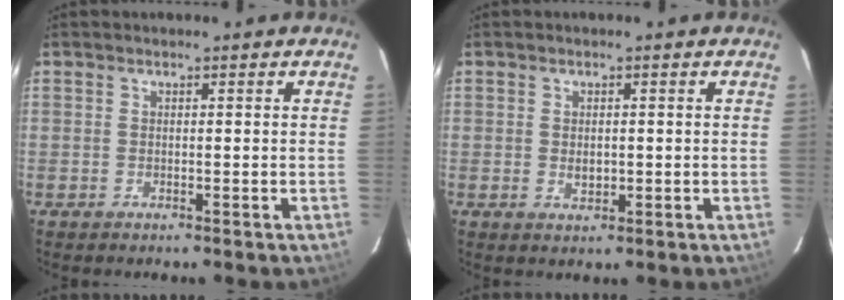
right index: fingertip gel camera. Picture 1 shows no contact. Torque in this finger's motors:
{"motor_torque": [0.04, 0.06, 0.06, 0.00]}